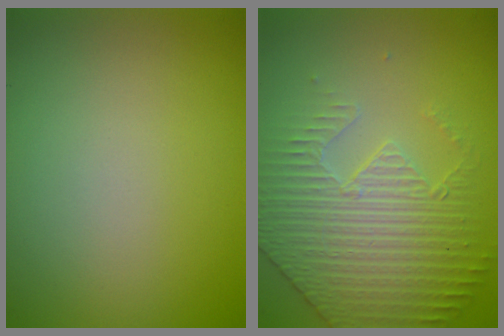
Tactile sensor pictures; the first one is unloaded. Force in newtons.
{"total": 4.2, "press": 4.0, "slide": 1.2}